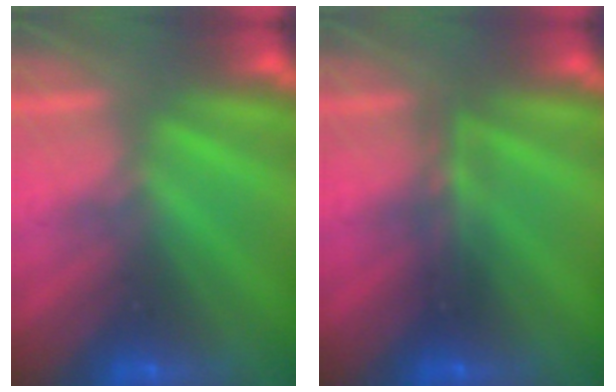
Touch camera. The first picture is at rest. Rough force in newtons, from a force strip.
{"total": 2.3}